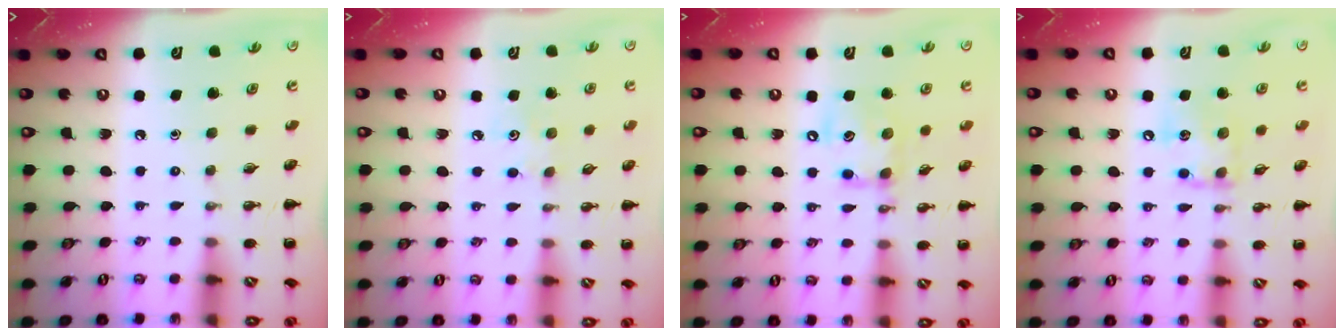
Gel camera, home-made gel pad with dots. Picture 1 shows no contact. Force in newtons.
{"total": 4.1, "press": 3.9, "slide": 1.1}
{"total": 12.2, "press": 12.1, "slide": 1.8}
{"total": 11.1, "press": 11.0, "slide": 1.2}